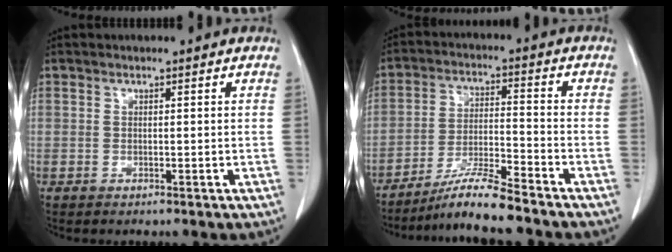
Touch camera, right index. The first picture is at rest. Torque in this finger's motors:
{"motor_torque": [0.05, -0.02, 0.39, 0.09]}